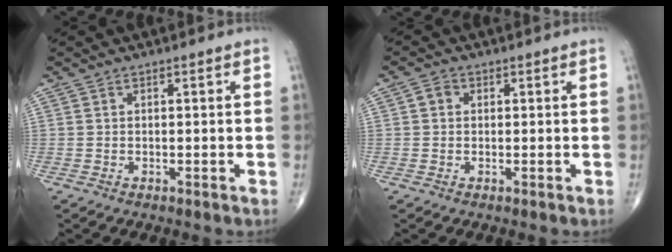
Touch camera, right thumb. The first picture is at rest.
{"total": 1.9, "force": [0.3, 1.7, 0.9], "torque": [-0.010, 0.006, 0.003]}